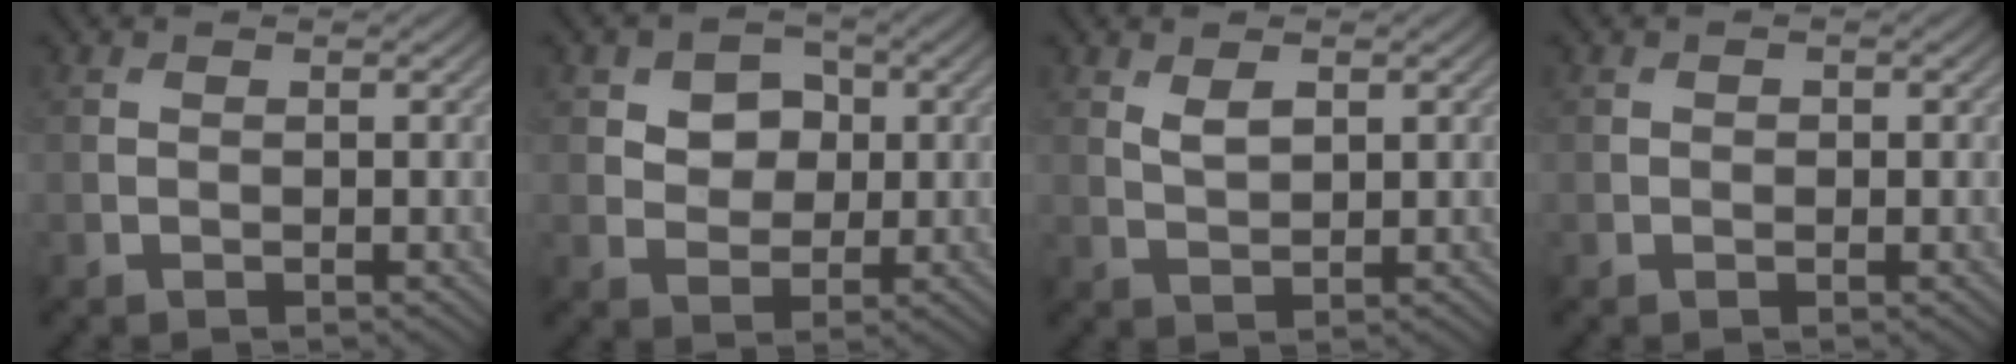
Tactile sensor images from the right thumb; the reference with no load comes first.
{"total": 5.0, "force": [1.3, 3.9, 2.8], "torque": [-0.056, 0.004, 0.009]}
{"total": 2.4, "force": [1.2, 1.2, 1.7], "torque": [-0.038, -0.003, 0.027]}
{"total": 0.6, "force": [0.0, 0.5, 0.2], "torque": [0.000, -0.005, -0.003]}